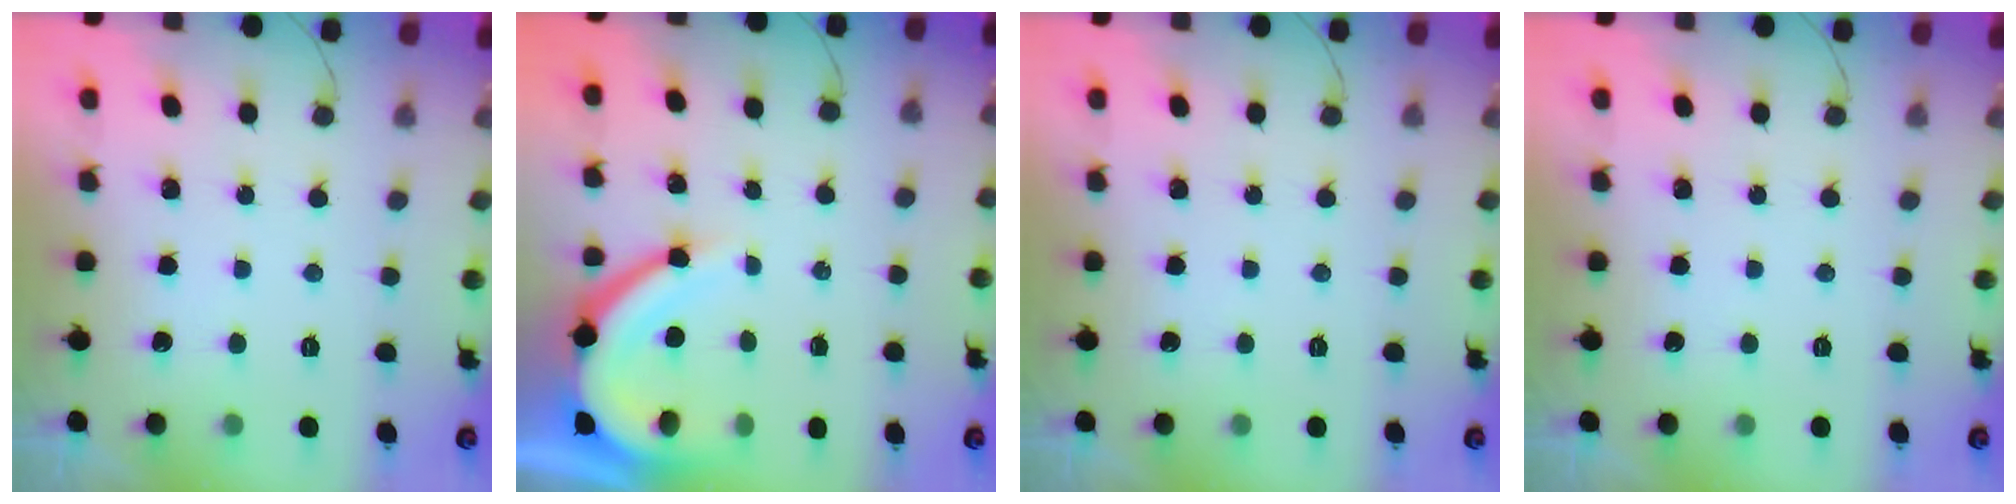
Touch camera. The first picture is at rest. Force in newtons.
{"total": 10.9, "press": 10.8, "slide": 1.2}
{"total": 0.0}
{"total": 0.0}